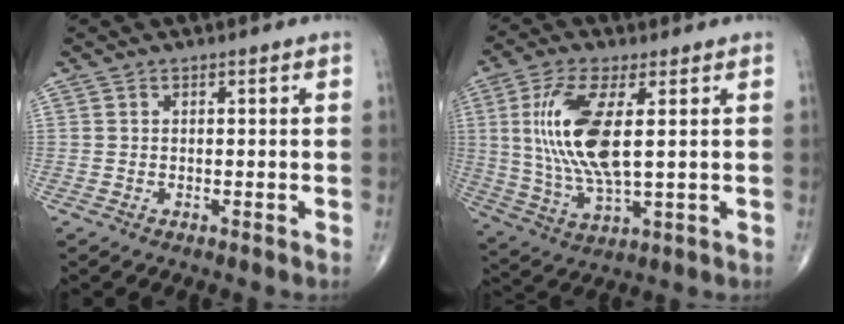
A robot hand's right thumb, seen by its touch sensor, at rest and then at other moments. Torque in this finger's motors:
{"motor_torque": [1.00, 3.98, 1.95, 0.68, 0.62]}